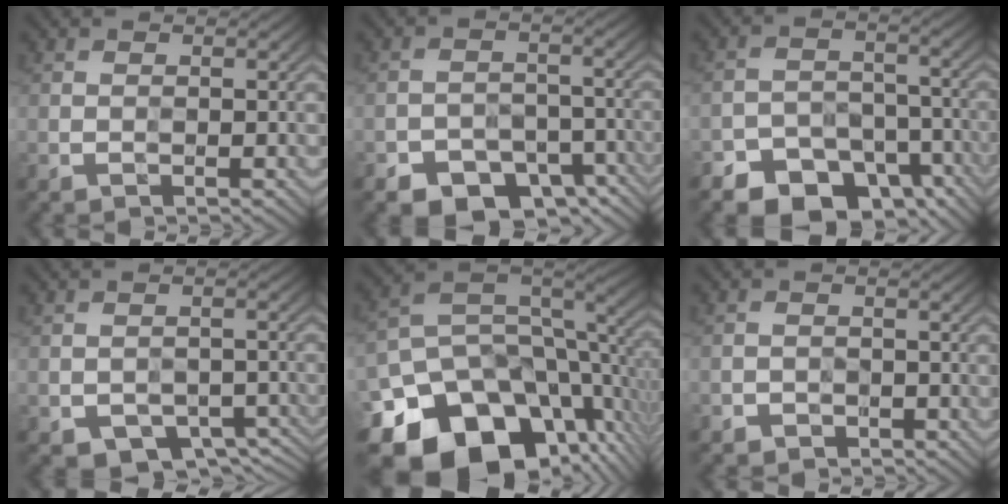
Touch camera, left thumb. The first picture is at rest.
{"total": 9.0, "force": [-7.3, 5.0, 1.8], "torque": [-0.005, -0.004, -0.100]}
{"total": 11.3, "force": [-9.0, 6.4, 2.3], "torque": [-0.034, -0.007, -0.129]}
{"total": 4.7, "force": [-3.4, 3.1, 1.0], "torque": [-0.006, -0.004, -0.038]}
{"total": 17.2, "force": [-8.5, 11.6, 9.4], "torque": [-0.208, -0.037, -0.123]}
{"total": 1.7, "force": [-1.3, 0.8, -0.7], "torque": [0.017, 0.002, -0.025]}